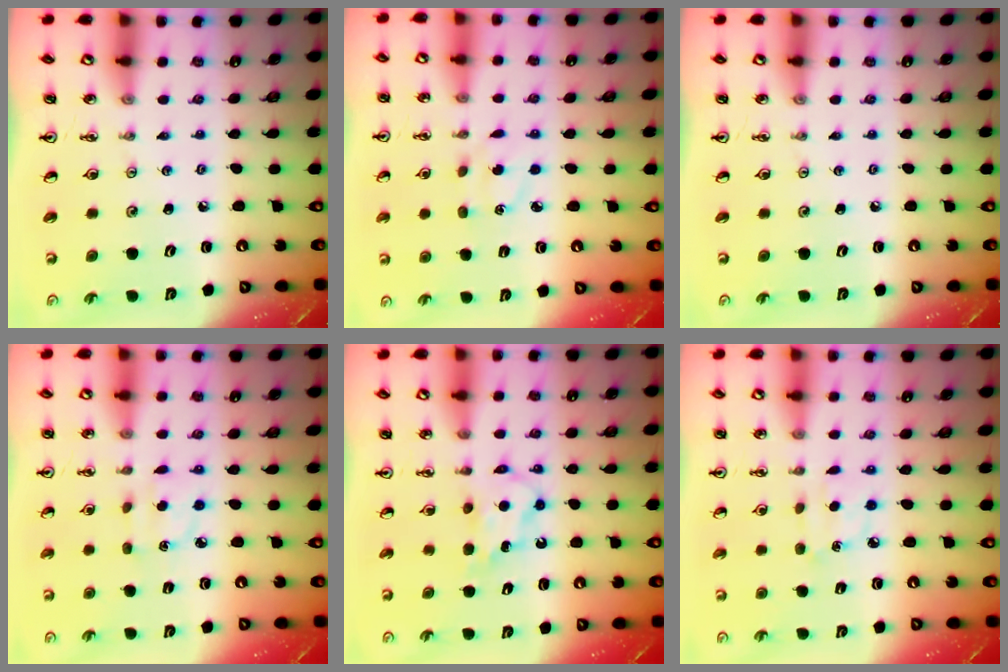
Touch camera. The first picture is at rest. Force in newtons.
{"total": 3.7, "press": 3.6, "slide": 0.8}
{"total": 0.0}
{"total": 3.7, "press": 3.6, "slide": 0.5}
{"total": 6.4, "press": 6.4, "slide": 0.3}
{"total": 5.1, "press": 5.1, "slide": 0.3}